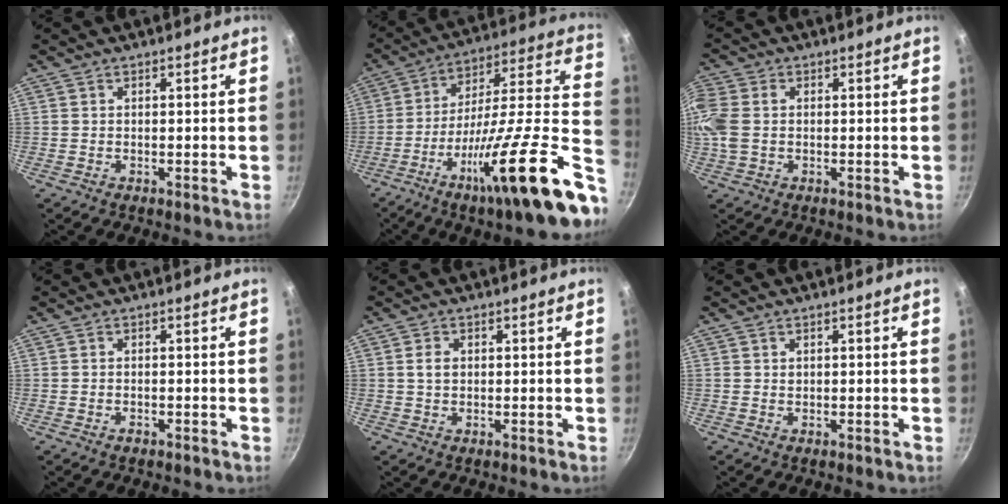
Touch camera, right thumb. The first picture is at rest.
{"total": 28.6, "force": [-11.8, 4.9, 25.6], "torque": [-0.338, 0.046, -0.193]}
{"total": 6.8, "force": [0.2, 5.0, 4.7], "torque": [-0.108, 0.006, -0.002]}
{"total": 0.9, "force": [-0.6, 0.4, 0.5], "torque": [-0.014, 0.004, -0.011]}
{"total": 2.3, "force": [0.3, 1.7, 1.5], "torque": [-0.022, 0.004, 0.005]}
{"total": 0.5, "force": [0.2, 0.5, 0.2], "torque": [0.000, 0.001, 0.003]}